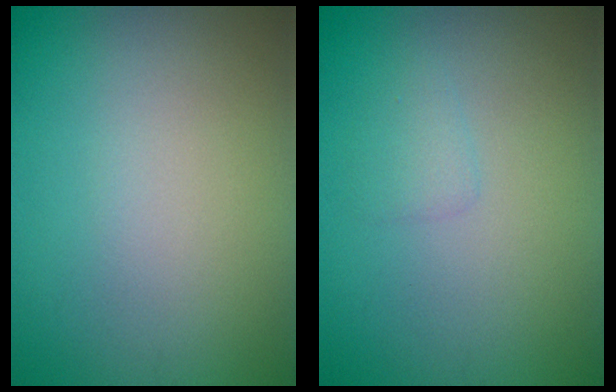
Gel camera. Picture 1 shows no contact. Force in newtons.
{"total": 1.1, "press": 1.1, "slide": 0.1}